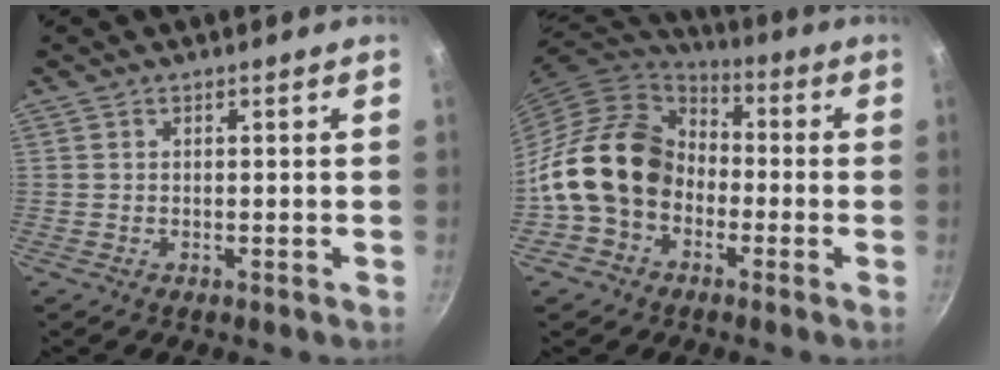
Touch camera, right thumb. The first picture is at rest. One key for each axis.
{"total": 16.4, "fx": -3.2, "fy": 13.0, "fz": 9.6, "tx": -0.136, "ty": 0.050, "tz": -0.072}